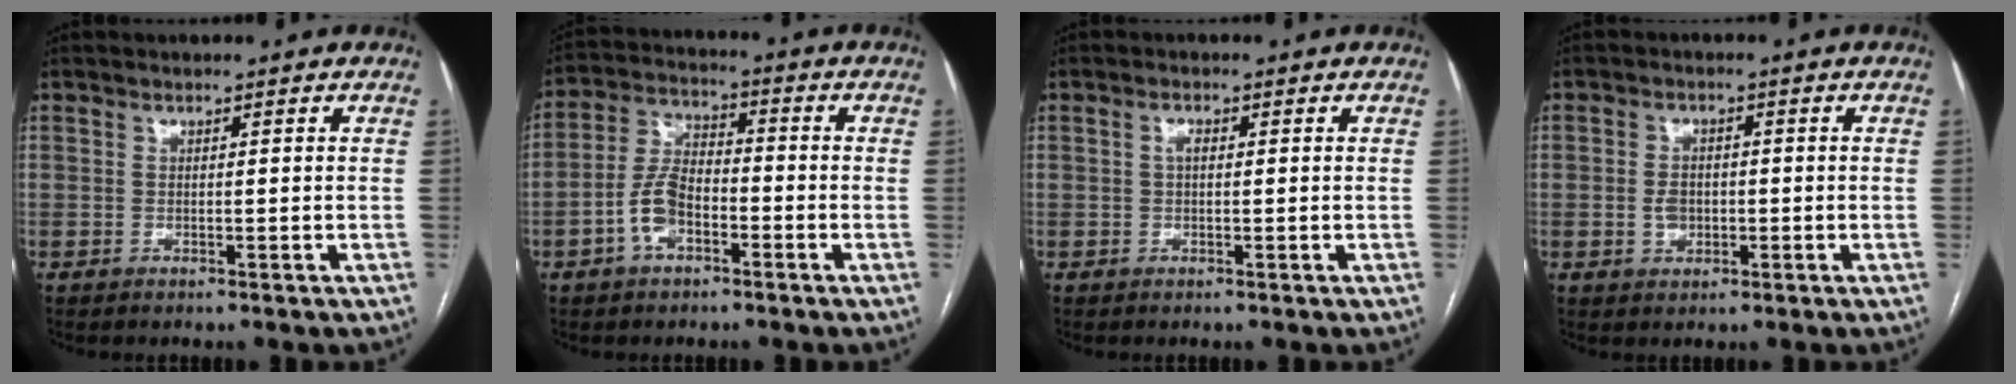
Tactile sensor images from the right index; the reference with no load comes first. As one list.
[{"total": 7.6, "force": [-3.1, 4.0, 5.7], "torque": [-0.129, 0.017, -0.061]}, {"total": 1.3, "force": [0.2, 0.6, 1.1], "torque": [-0.020, 0.003, 0.001]}, {"total": 3.3, "force": [-0.6, 2.5, 2.0], "torque": [-0.037, 0.005, -0.007]}]